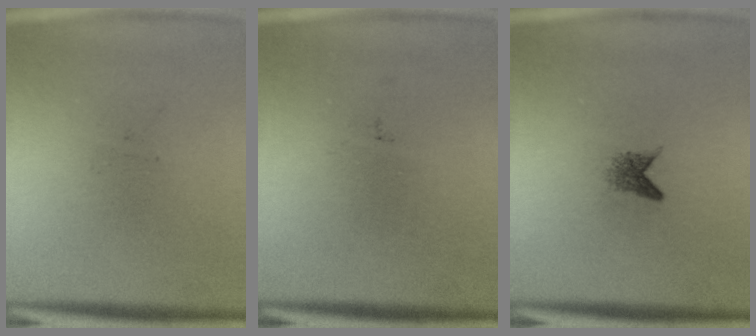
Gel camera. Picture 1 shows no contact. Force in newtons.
{"total": 0.0}
{"total": 1.6}